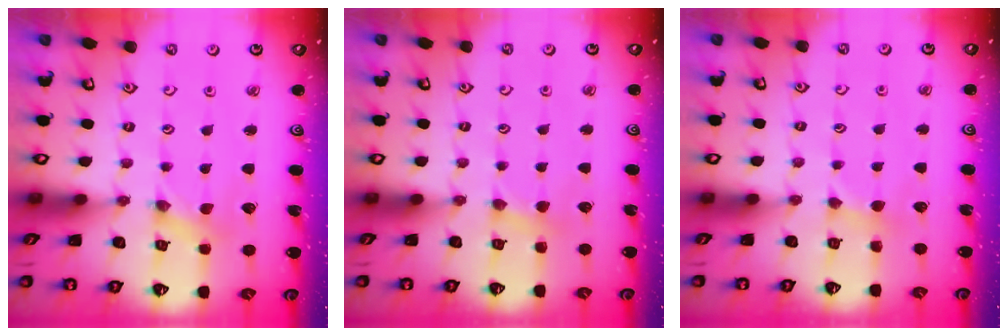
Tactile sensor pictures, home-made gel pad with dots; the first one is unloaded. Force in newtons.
{"total": 3.4, "press": 3.3, "slide": 0.5}
{"total": 1.8, "press": 1.8, "slide": 0.3}